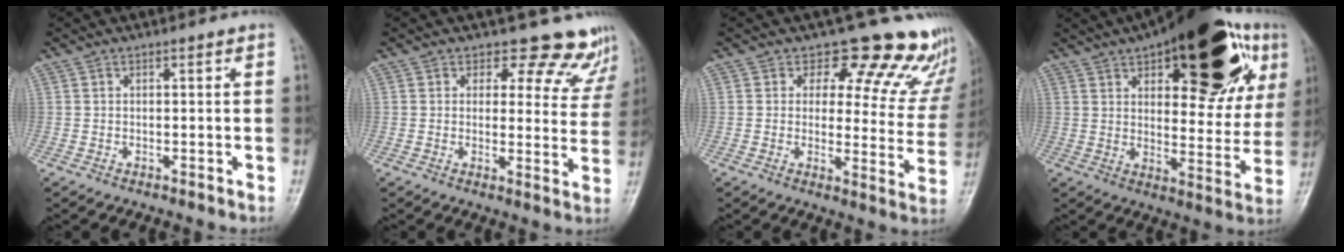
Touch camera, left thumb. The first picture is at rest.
{"total": 11.3, "force": [10.0, 5.2, 1.1], "torque": [0.044, -0.067, 0.088]}
{"total": 16.3, "force": [13.6, 7.3, 5.2], "torque": [0.003, -0.098, 0.133]}
{"total": 30.0, "force": [14.3, 12.4, 23.3], "torque": [-0.290, 0.003, 0.203]}